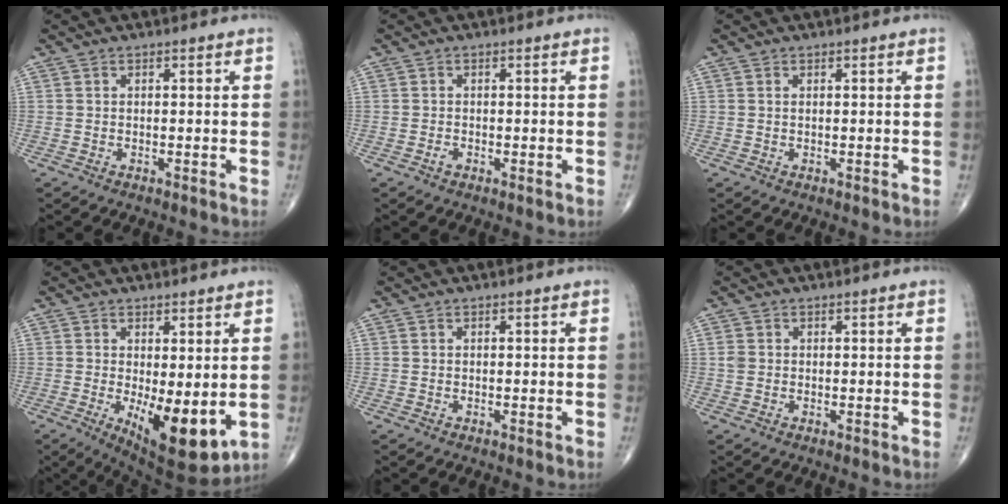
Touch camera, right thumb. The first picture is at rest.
{"total": 0.8, "force": [-0.4, 0.4, 0.6], "torque": [-0.011, -0.001, -0.010]}
{"total": 0.0}
{"total": 11.6, "force": [-1.8, 4.4, 10.5], "torque": [-0.146, -0.029, -0.012]}
{"total": 0.0}
{"total": 1.2, "force": [0.1, 1.0, 0.6], "torque": [-0.014, 0.002, 0.003]}